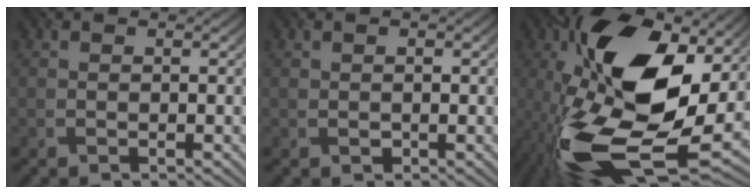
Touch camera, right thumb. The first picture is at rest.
{"total": 0.7, "force": [0.0, 0.6, 0.4], "torque": [-0.005, 0.000, 0.002]}
{"total": 20.3, "force": [-1.5, 9.7, 17.7], "torque": [-0.359, -0.006, -0.041]}